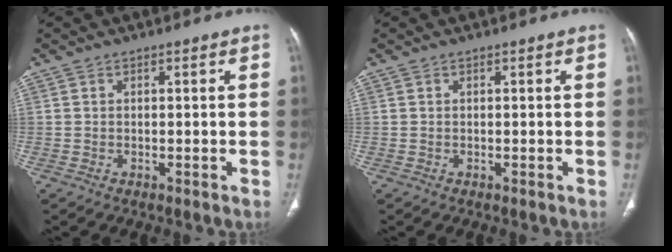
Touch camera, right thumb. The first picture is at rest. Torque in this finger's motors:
{"motor_torque": [-0.41, -0.04, -0.26, 0.26, 0.01]}